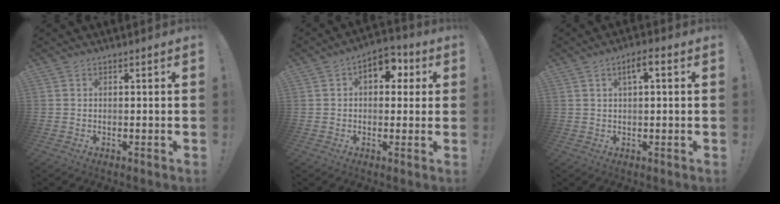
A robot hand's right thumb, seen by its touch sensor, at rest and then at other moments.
{"total": 7.7, "force": [2.7, 5.2, 5.1], "torque": [-0.065, -0.004, 0.047]}
{"total": 3.8, "force": [1.3, 1.1, 3.4], "torque": [-0.053, 0.001, 0.018]}